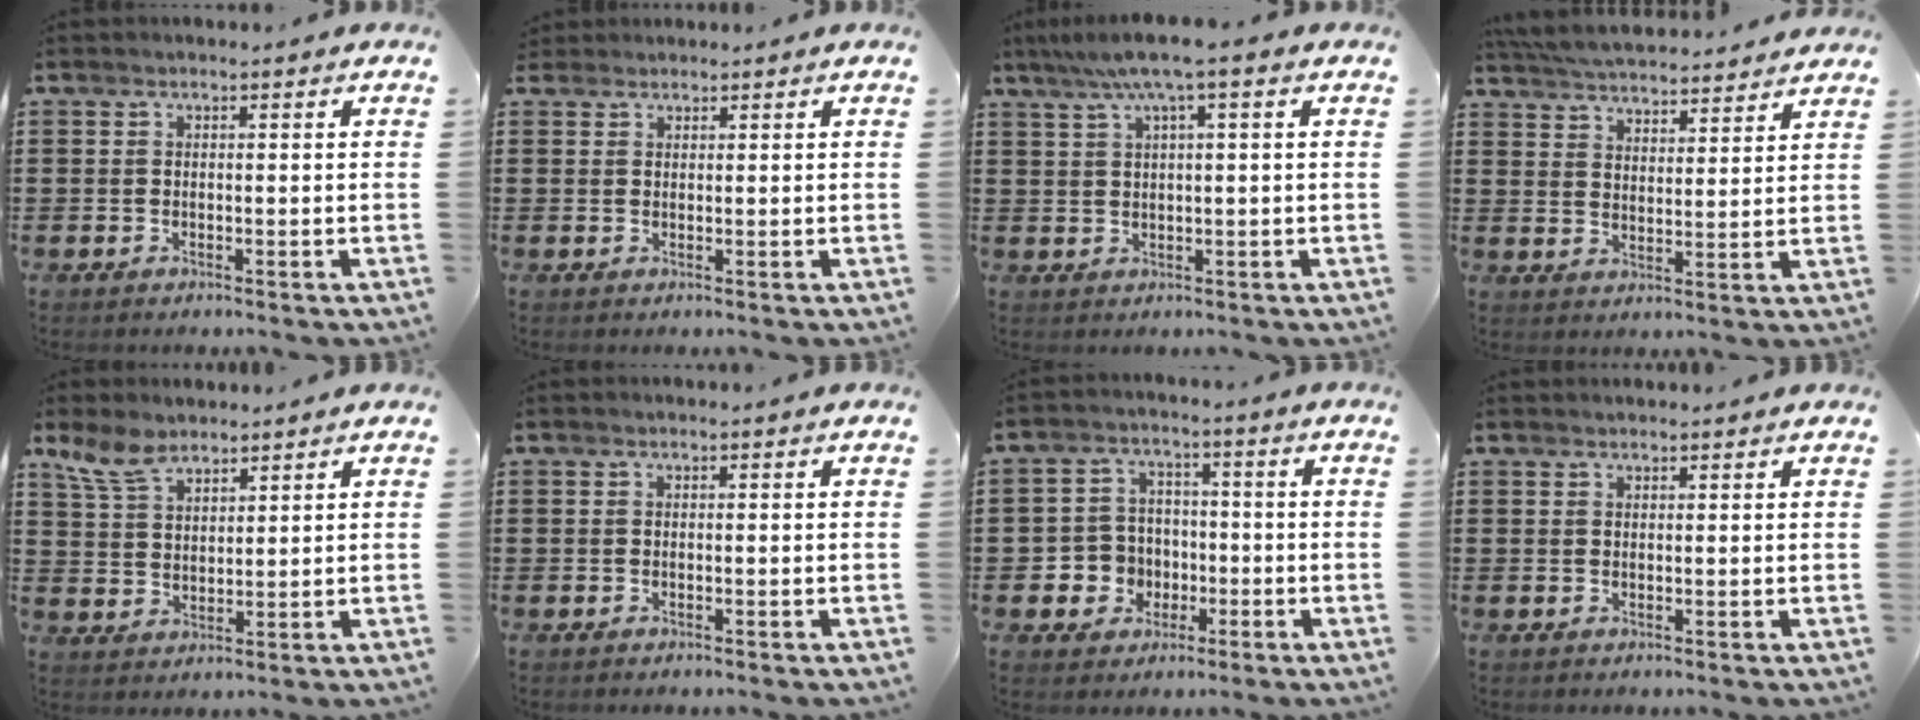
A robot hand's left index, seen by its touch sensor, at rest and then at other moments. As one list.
[{"total": 1.1, "force": [1.0, 0.5, 0.0], "torque": [-0.004, 0.002, 0.021]}, {"total": 4.7, "force": [2.1, -0.1, 4.3], "torque": [-0.084, 0.003, 0.034]}, {"total": 5.4, "force": [5.3, 0.1, 0.8], "torque": [-0.037, -0.030, 0.094]}, {"total": 6.2, "force": [4.9, 2.6, 2.9], "torque": [-0.074, -0.009, 0.092]}, {"total": 0.0}, {"total": 5.6, "force": [-1.5, 5.2, 1.2], "torque": [-0.046, 0.014, -0.028]}, {"total": 0.8, "force": [0.8, 0.0, 0.2], "torque": [-0.005, -0.001, 0.017]}]